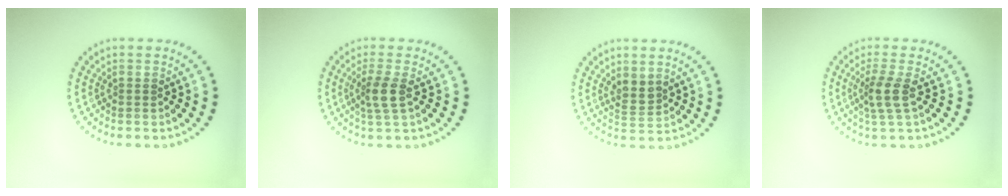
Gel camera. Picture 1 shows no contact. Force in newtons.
{"total": 2.4, "press": 1.9, "slide": 1.4}
{"total": 1.7, "press": 1.5, "slide": 0.9}
{"total": 2.5, "press": 1.9, "slide": 1.6}